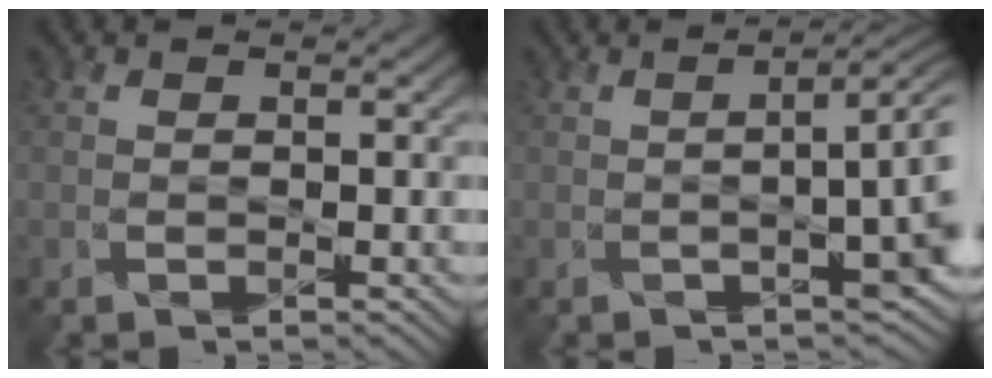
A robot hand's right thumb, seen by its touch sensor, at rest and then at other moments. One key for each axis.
{"total": 6.9, "fx": -0.6, "fy": 2.0, "fz": 6.5, "tx": -0.067, "ty": -0.001, "tz": -0.014}